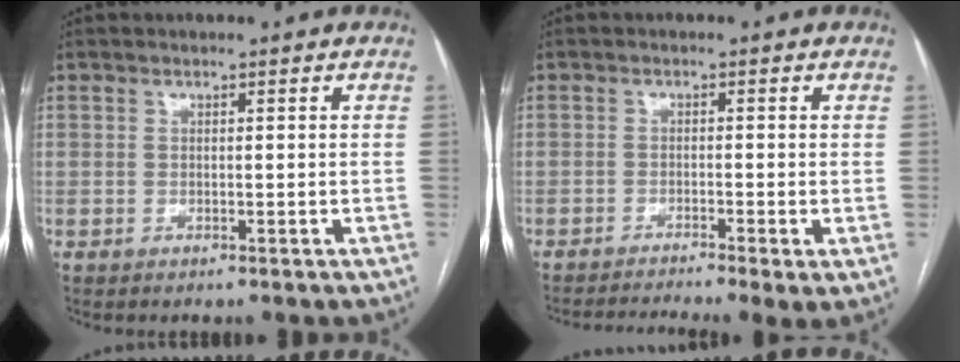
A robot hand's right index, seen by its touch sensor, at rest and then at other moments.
{"total": 8.1, "force": [-5.9, 0.3, 5.6], "torque": [-0.084, -0.007, -0.094]}